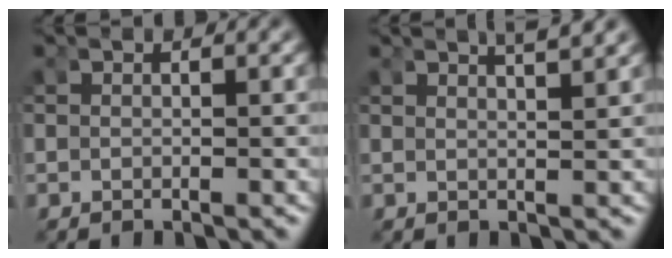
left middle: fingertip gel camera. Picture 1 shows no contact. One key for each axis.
{"total": 3.3, "fx": 2.7, "fy": -0.3, "fz": 1.8, "tx": -0.022, "ty": -0.002, "tz": 0.050}